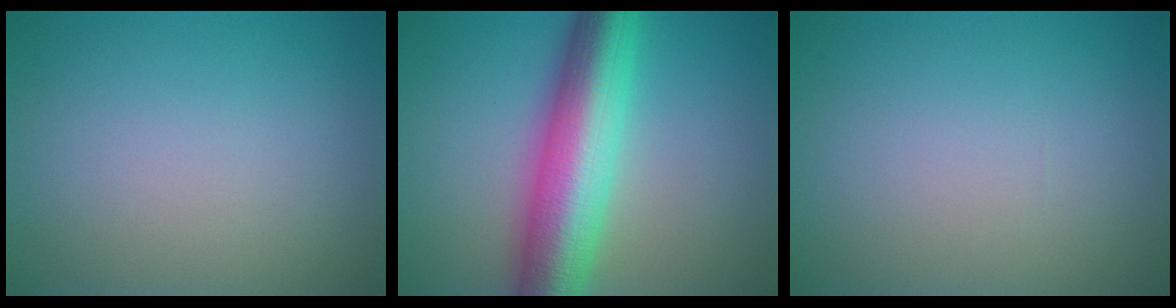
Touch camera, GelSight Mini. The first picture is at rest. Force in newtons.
{"total": 10.3, "press": 10.3, "slide": 0.2}
{"total": 0.0}